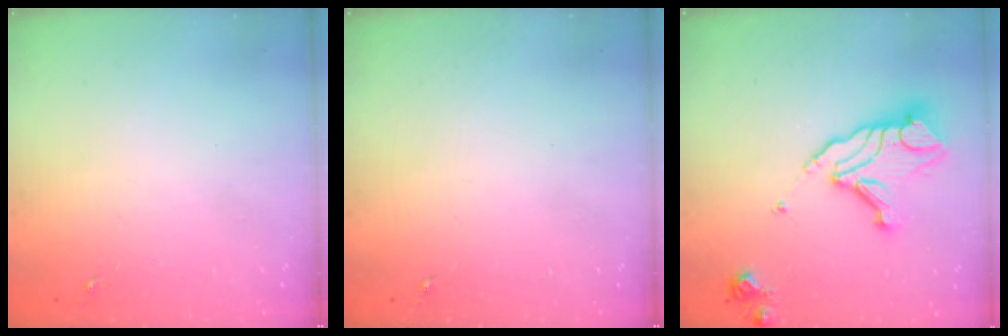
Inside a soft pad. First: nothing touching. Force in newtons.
{"total": 0.0}
{"total": 14.9, "press": 14.8, "slide": 1.5}